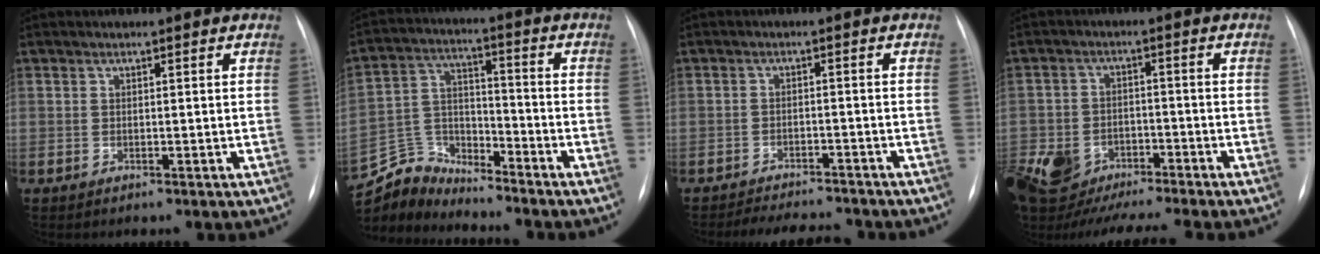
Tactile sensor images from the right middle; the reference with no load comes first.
{"total": 8.8, "force": [-8.7, 1.1, -1.0], "torque": [0.010, 0.021, -0.170]}
{"total": 8.4, "force": [-7.9, 1.5, 2.4], "torque": [-0.038, -0.002, -0.107]}
{"total": 11.3, "force": [-8.9, 4.0, 5.8], "torque": [-0.109, 0.012, -0.146]}